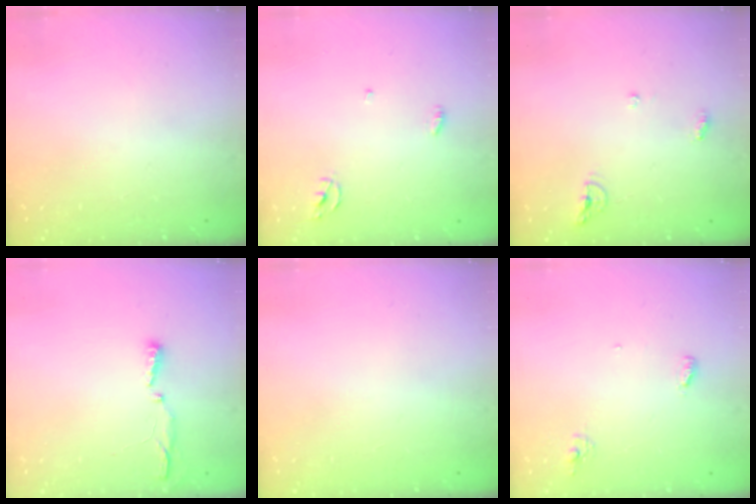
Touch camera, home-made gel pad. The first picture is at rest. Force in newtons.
{"total": 3.1, "press": 3.1, "slide": 0.2}
{"total": 6.8, "press": 6.7, "slide": 0.6}
{"total": 3.5, "press": 3.4, "slide": 0.8}
{"total": 1.1, "press": 0.9, "slide": 0.6}
{"total": 4.8, "press": 4.8, "slide": 0.3}